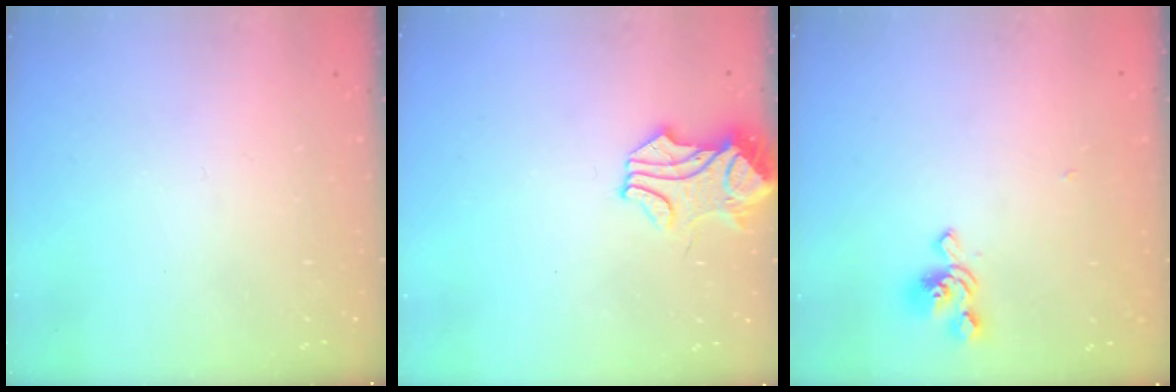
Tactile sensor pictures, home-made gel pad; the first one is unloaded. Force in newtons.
{"total": 1.9, "press": 1.8, "slide": 0.6}
{"total": 1.2, "press": 0.2, "slide": 1.1}